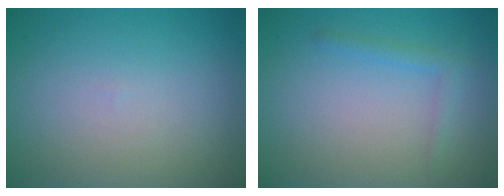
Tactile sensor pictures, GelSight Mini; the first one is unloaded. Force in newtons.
{"total": 1.3, "press": 1.3, "slide": 0.1}